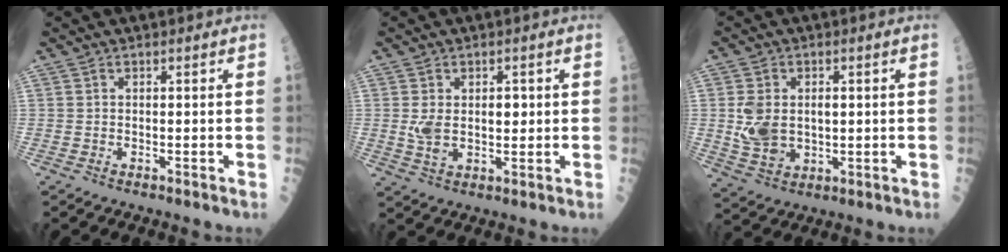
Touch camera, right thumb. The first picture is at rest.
{"total": 5.9, "force": [0.4, 3.7, 4.6], "torque": [-0.075, 0.000, 0.013]}
{"total": 8.4, "force": [0.4, 6.0, 5.9], "torque": [-0.102, -0.001, 0.018]}